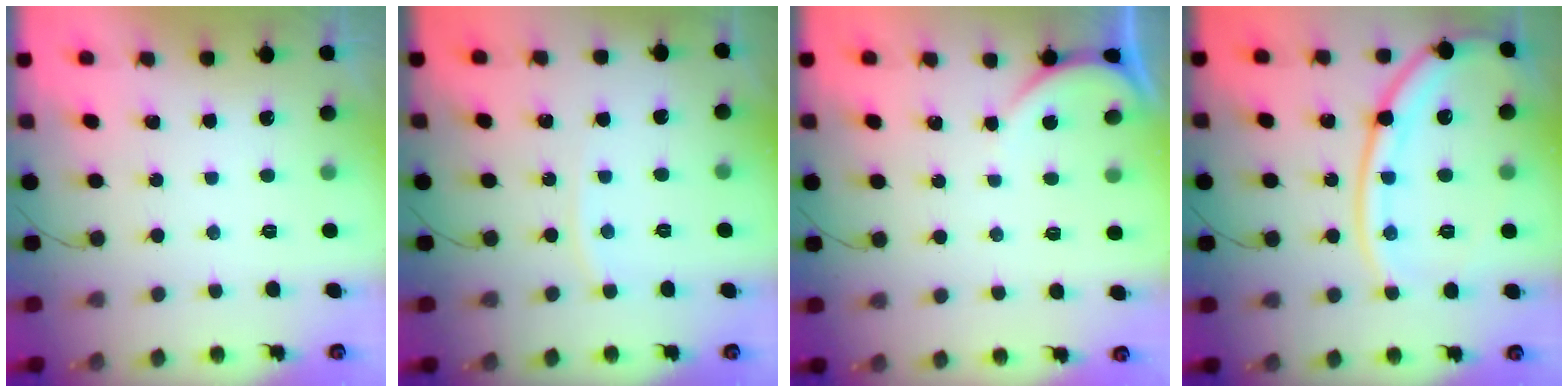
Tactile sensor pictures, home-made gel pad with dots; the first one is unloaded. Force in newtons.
{"total": 4.0, "press": 3.9, "slide": 0.6}
{"total": 2.8, "press": 2.8, "slide": 0.3}
{"total": 17.8, "press": 17.8, "slide": 1.6}